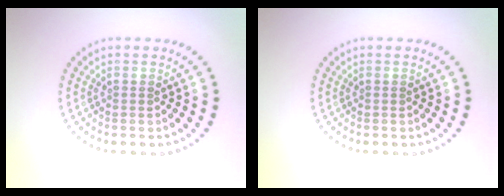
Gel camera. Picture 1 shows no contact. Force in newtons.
{"total": 0.0}